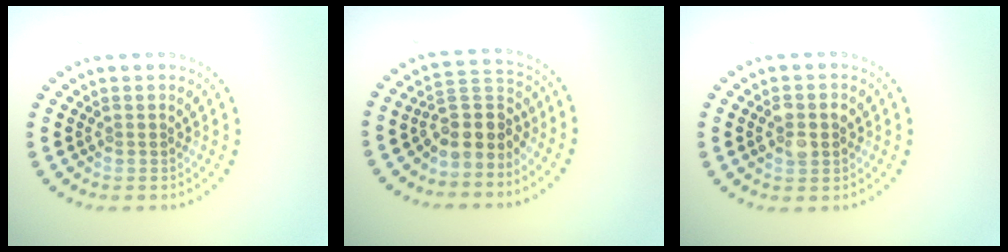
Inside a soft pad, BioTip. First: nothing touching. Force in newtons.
{"total": 3.8, "press": 3.1, "slide": 2.1}
{"total": 2.8, "press": 2.8, "slide": 0.2}